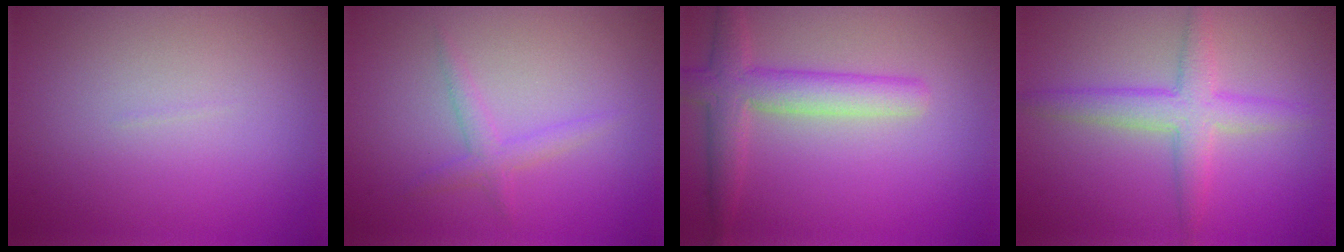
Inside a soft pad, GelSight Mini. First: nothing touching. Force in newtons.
{"total": 1.7, "press": 1.7, "slide": 0.0}
{"total": 4.1, "press": 4.1, "slide": 0.2}
{"total": 3.6, "press": 3.6, "slide": 0.1}